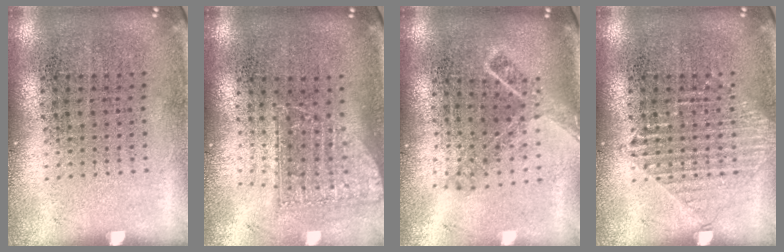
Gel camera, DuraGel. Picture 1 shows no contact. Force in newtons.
{"total": 1.7, "press": 1.3, "slide": 1.2}
{"total": 1.8, "press": 1.3, "slide": 1.3}
{"total": 1.5, "press": 1.5, "slide": 0.3}